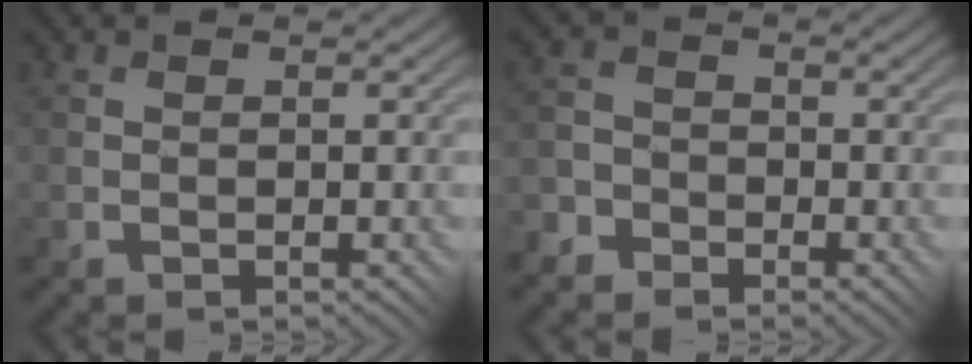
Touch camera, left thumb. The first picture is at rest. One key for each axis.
{"total": 4.2, "fx": -2.8, "fy": 3.1, "fz": 0.1, "tx": 0.006, "ty": 0.004, "tz": -0.069}